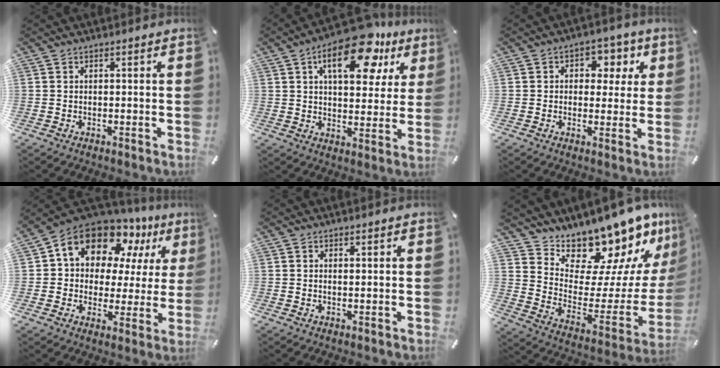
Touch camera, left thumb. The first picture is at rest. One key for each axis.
{"total": 17.5, "fx": 9.4, "fy": 8.9, "fz": 11.8, "tx": -0.165, "ty": -0.043, "tz": 0.151}
{"total": 6.5, "fx": 1.6, "fy": 5.5, "fz": 3.1, "tx": -0.021, "ty": -0.008, "tz": 0.017}
{"total": 13.6, "fx": 9.1, "fy": 8.7, "fz": 5.1, "tx": -0.102, "ty": -0.067, "tz": 0.167}
{"total": 0.9, "fx": 0.6, "fy": 0.1, "fz": 0.6, "tx": -0.012, "ty": -0.001, "tz": 0.010}
{"total": 16.0, "fx": 15.1, "fy": 4.8, "fz": 2.1, "tx": -0.031, "ty": -0.157, "tz": 0.253}